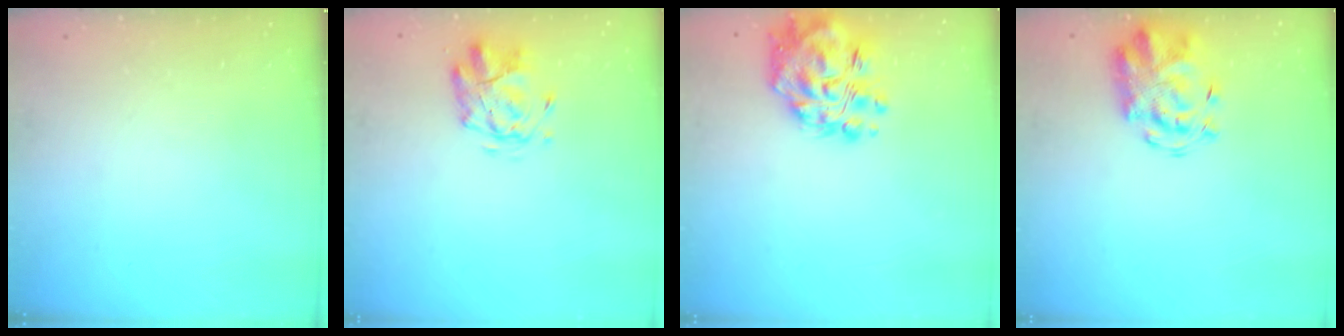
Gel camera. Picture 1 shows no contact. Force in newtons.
{"total": 2.7, "press": 2.3, "slide": 1.3}
{"total": 14.5, "press": 13.8, "slide": 4.5}
{"total": 4.6, "press": 4.5, "slide": 1.0}